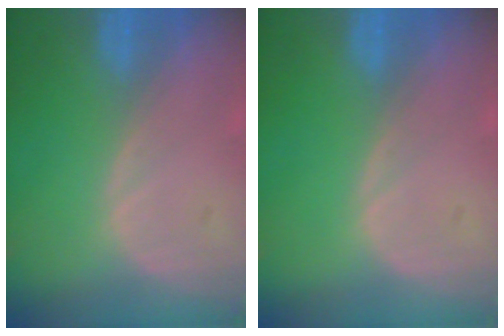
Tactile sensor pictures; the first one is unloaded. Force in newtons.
{"total": 0.0}